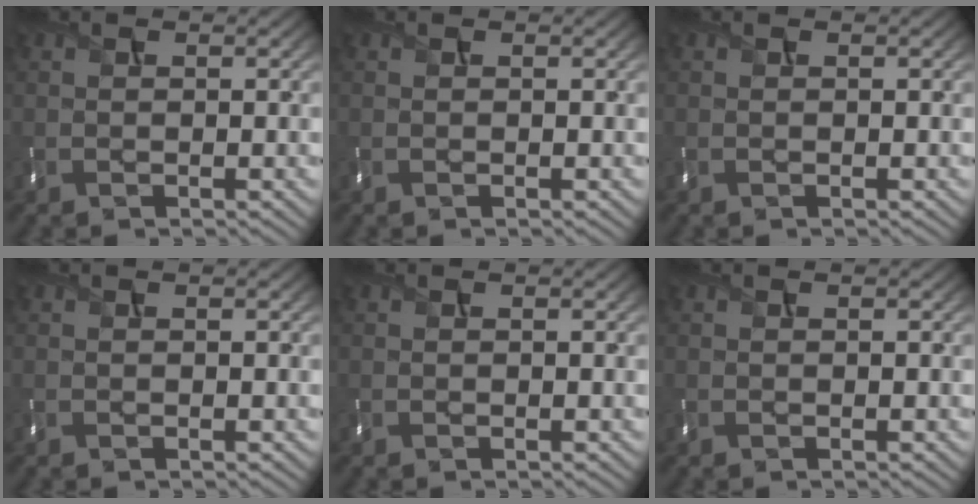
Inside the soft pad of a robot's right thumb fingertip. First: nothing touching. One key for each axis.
{"total": 0.0}
{"total": 0.0}
{"total": 0.0}
{"total": 0.0}
{"total": 0.0}